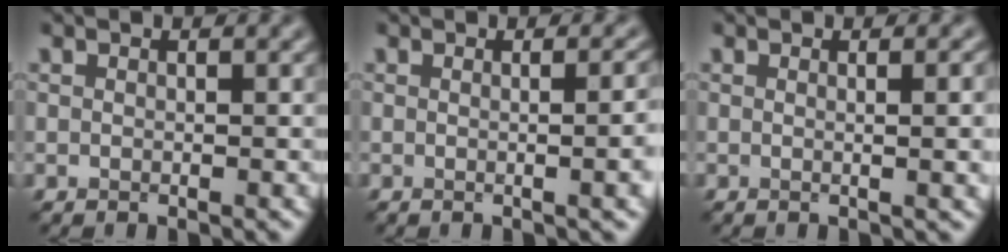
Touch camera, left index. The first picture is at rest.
{"total": 5.5, "force": [0.0, 2.3, 4.9], "torque": [-0.024, 0.013, -0.002]}
{"total": 4.2, "force": [0.3, 1.6, 3.8], "torque": [-0.021, 0.013, -0.003]}